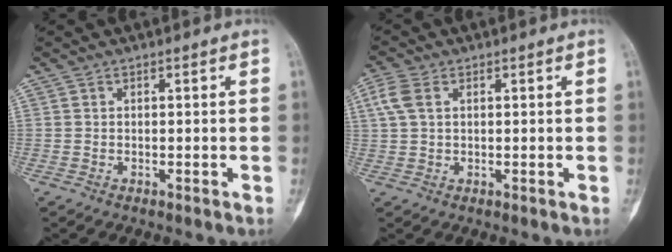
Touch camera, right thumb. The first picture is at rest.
{"total": 4.5, "force": [1.5, 2.8, 3.2], "torque": [-0.082, 0.011, 0.030]}